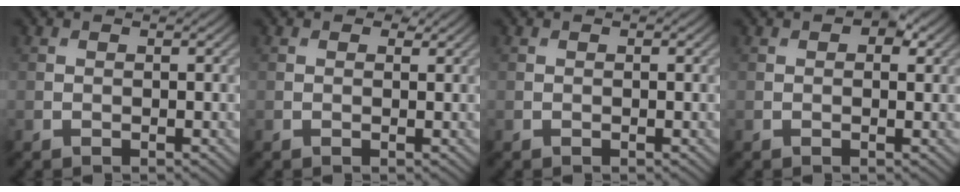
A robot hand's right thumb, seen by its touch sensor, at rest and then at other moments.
{"total": 0.8, "force": [0.5, 0.5, 0.4], "torque": [-0.004, -0.002, 0.005]}
{"total": 0.0}
{"total": 2.5, "force": [1.2, 1.3, 1.8], "torque": [-0.019, 0.000, 0.015]}